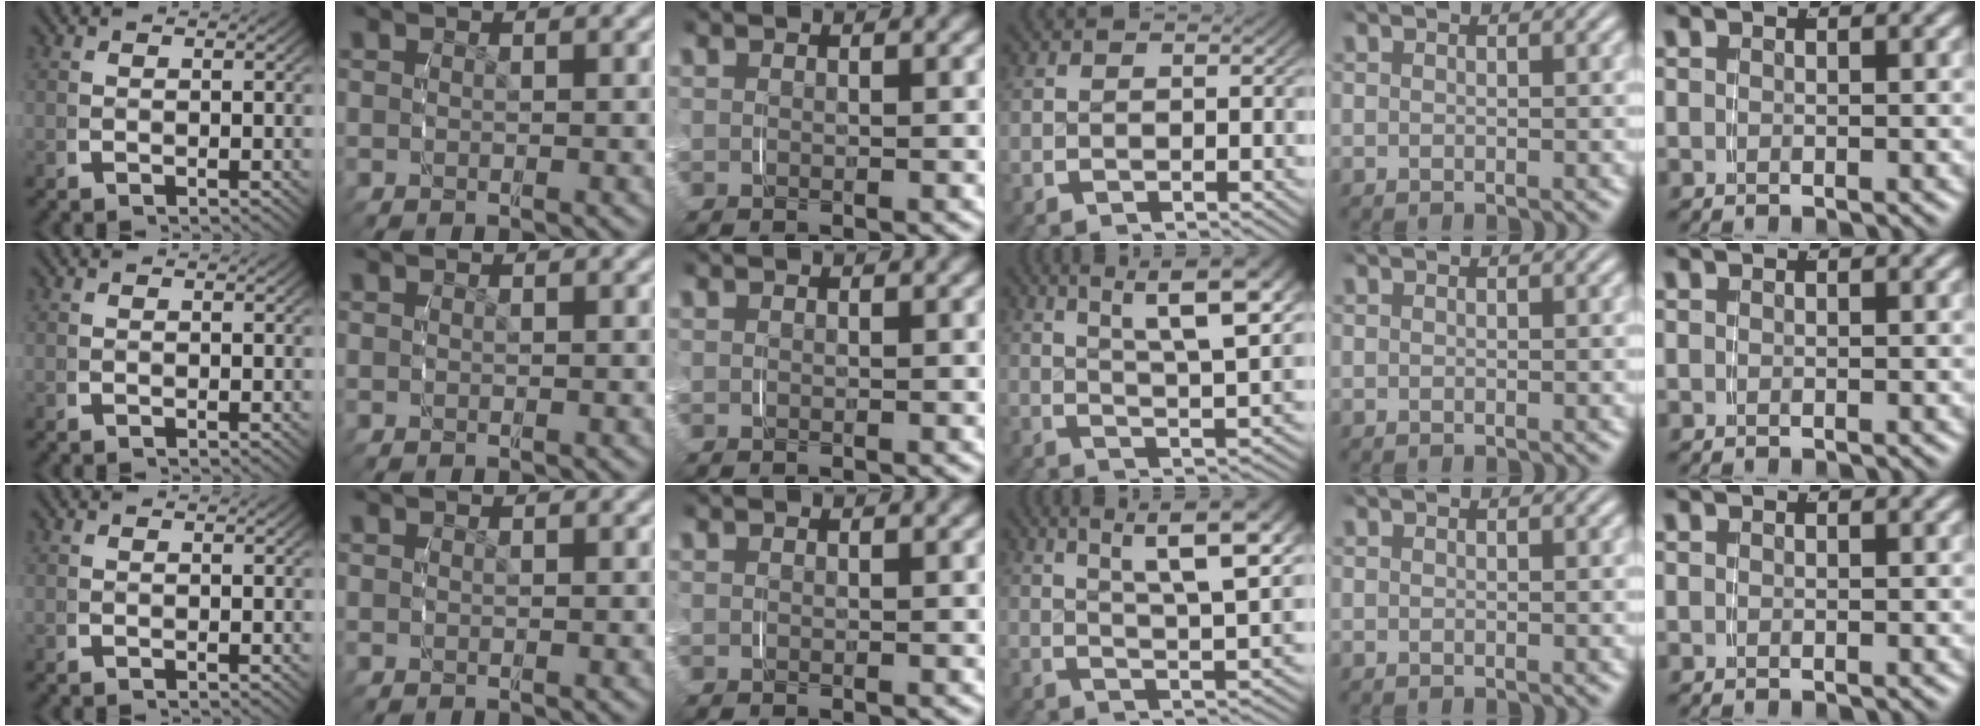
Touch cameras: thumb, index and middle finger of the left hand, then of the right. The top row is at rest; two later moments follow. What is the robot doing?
{"motion": "grasp_and_lifting", "object": "measuring cup"}